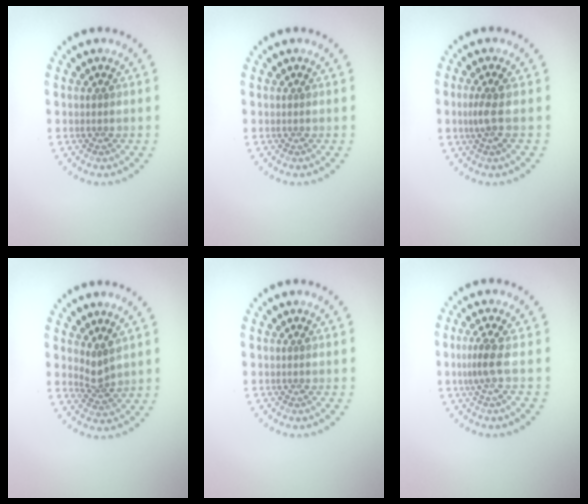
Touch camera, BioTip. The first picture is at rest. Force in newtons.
{"total": 0.0}
{"total": 1.8, "press": 1.4, "slide": 1.2}
{"total": 2.0, "press": 1.4, "slide": 1.4}
{"total": 0.0}
{"total": 2.2, "press": 1.6, "slide": 1.6}